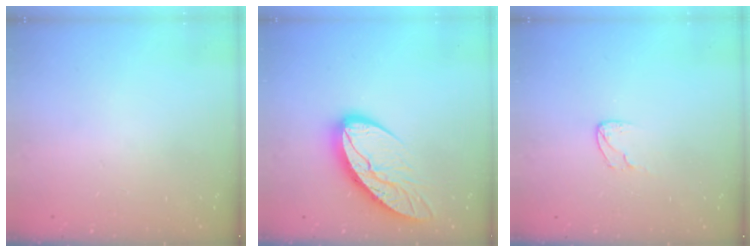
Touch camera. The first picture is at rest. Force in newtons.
{"total": 11.7, "press": 11.6, "slide": 1.5}
{"total": 3.9, "press": 3.9, "slide": 0.2}